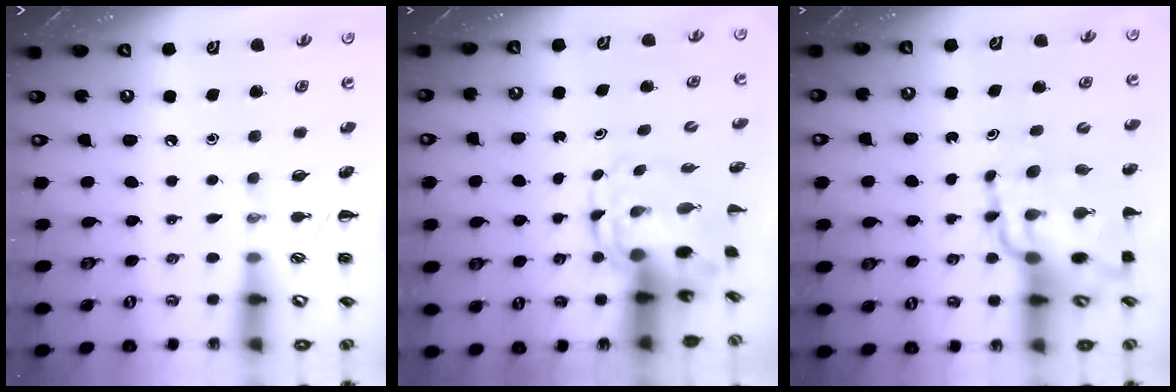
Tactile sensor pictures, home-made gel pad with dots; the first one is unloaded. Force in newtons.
{"total": 6.0, "press": 5.8, "slide": 1.3}
{"total": 14.5, "press": 14.0, "slide": 3.7}